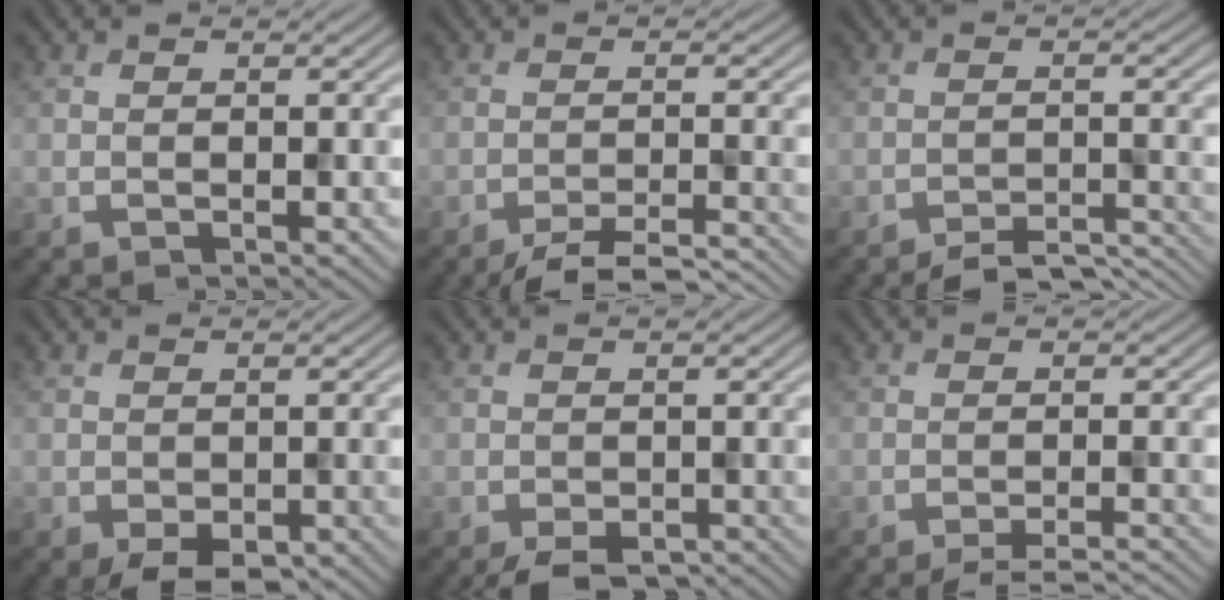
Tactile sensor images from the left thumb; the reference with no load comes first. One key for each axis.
{"total": 6.0, "fx": -5.1, "fy": 0.8, "fz": 3.1, "tx": -0.052, "ty": 0.002, "tz": -0.083}
{"total": 7.0, "fx": -6.4, "fy": 1.2, "fz": 2.4, "tx": -0.044, "ty": 0.004, "tz": -0.092}
{"total": 4.1, "fx": -2.6, "fy": 1.8, "fz": 2.5, "tx": -0.040, "ty": -0.011, "tz": -0.038}
{"total": 4.6, "fx": -3.6, "fy": 1.8, "fz": 2.2, "tx": -0.033, "ty": -0.013, "tz": -0.061}
{"total": 4.6, "fx": -3.9, "fy": 0.4, "fz": 2.4, "tx": -0.041, "ty": 0.005, "tz": -0.069}